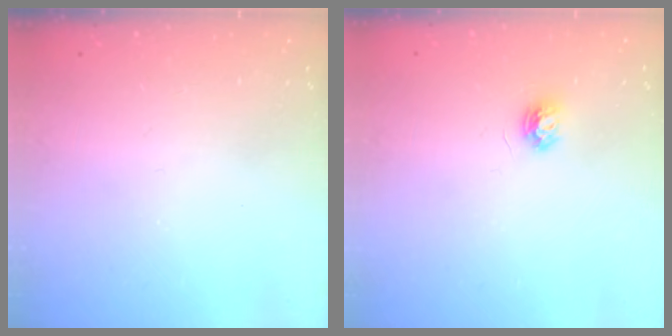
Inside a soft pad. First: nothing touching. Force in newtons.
{"total": 3.7, "press": 3.7, "slide": 0.4}